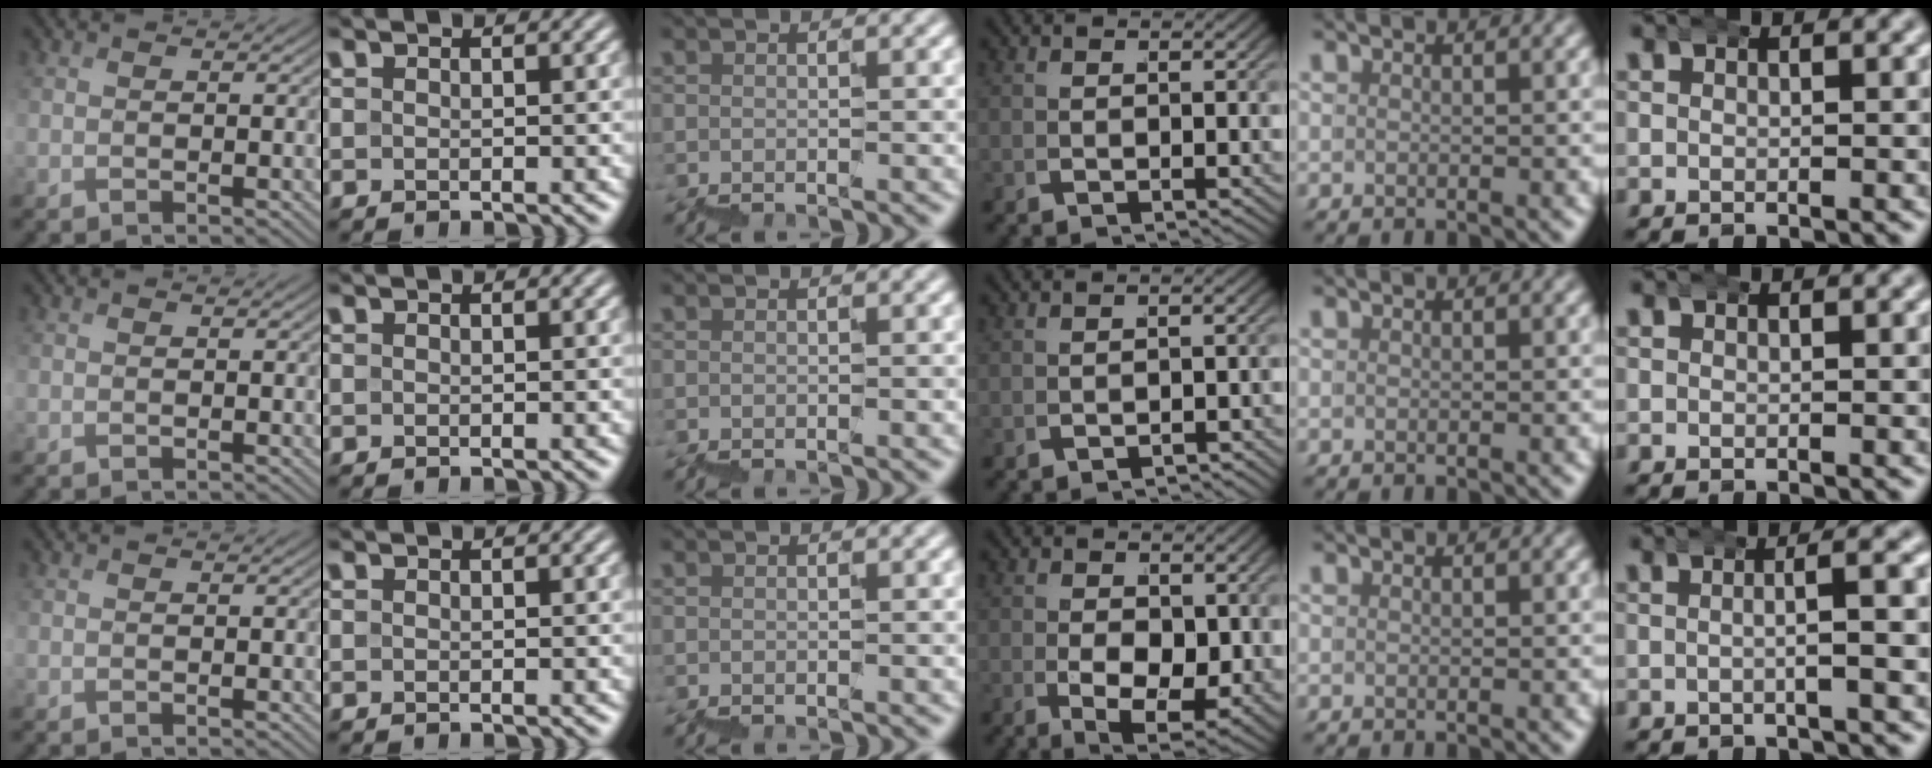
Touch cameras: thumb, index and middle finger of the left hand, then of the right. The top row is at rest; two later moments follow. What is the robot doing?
{"motion": "wrap", "object": "bubble wrap"}